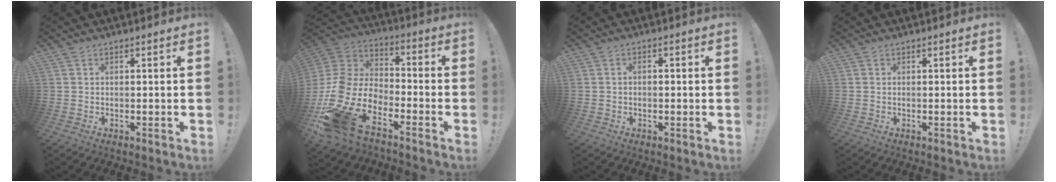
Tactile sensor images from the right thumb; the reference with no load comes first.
{"total": 18.2, "force": [-11.7, 9.5, 10.3], "torque": [-0.232, 0.049, -0.203]}
{"total": 1.6, "force": [-0.8, 1.0, 1.0], "torque": [-0.025, 0.010, -0.013]}
{"total": 0.0}